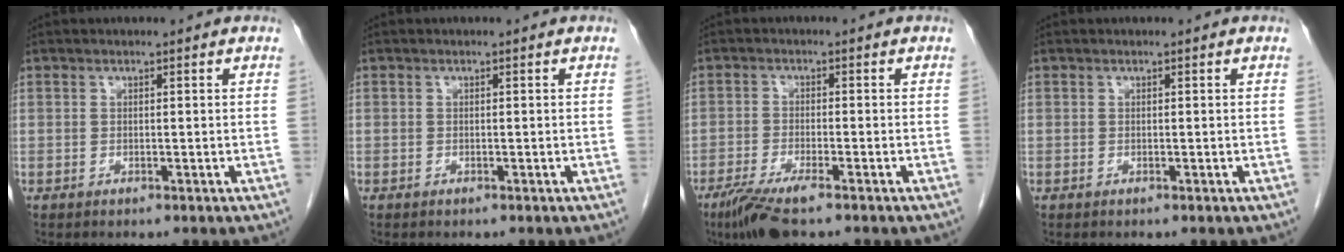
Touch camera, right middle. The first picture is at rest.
{"total": 0.0}
{"total": 6.4, "force": [-4.3, 0.7, 4.7], "torque": [-0.091, -0.016, -0.077]}
{"total": 0.0}